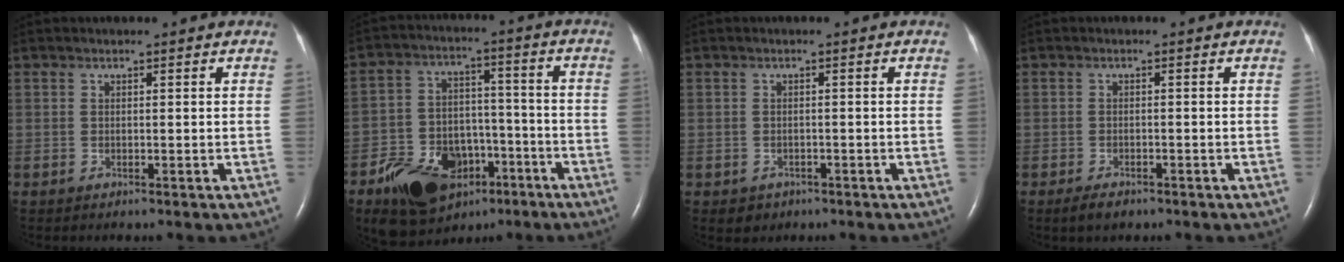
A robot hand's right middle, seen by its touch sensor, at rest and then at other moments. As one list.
[{"total": 15.5, "force": [-9.0, 9.4, 8.4], "torque": [-0.142, 0.017, -0.140]}, {"total": 1.8, "force": [-1.0, 1.5, 0.2], "torque": [-0.005, 0.005, -0.008]}, {"total": 2.3, "force": [-1.7, 1.0, 1.3], "torque": [-0.031, -0.003, -0.023]}]